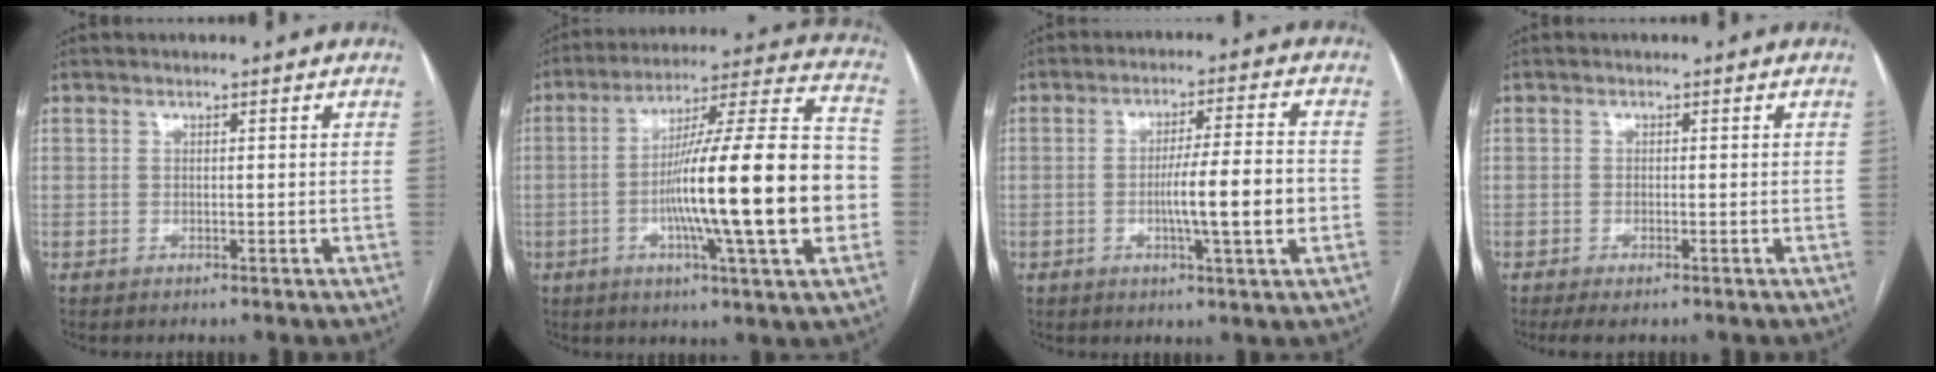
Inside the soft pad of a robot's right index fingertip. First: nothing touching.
{"total": 23.7, "force": [-4.4, 0.7, 23.3], "torque": [-0.338, 0.006, -0.077]}
{"total": 9.7, "force": [-1.9, 0.0, 9.5], "torque": [-0.152, 0.000, -0.033]}
{"total": 2.5, "force": [-1.7, 0.5, 1.7], "torque": [-0.029, -0.005, -0.026]}